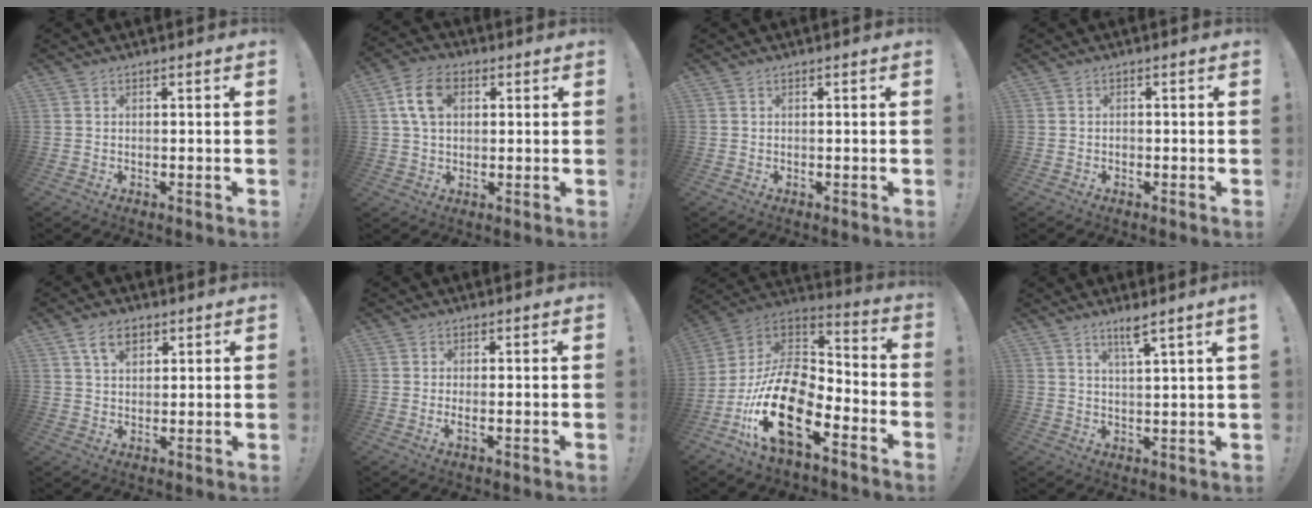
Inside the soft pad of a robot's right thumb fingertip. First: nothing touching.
{"total": 10.4, "force": [3.0, 6.8, 7.3], "torque": [-0.138, 0.010, 0.058]}
{"total": 0.0}
{"total": 0.9, "force": [-0.7, 0.5, 0.3], "torque": [-0.011, 0.004, -0.011]}
{"total": 6.5, "force": [3.6, 4.0, 3.7], "torque": [-0.068, -0.003, 0.067]}
{"total": 1.0, "force": [0.0, 0.0, 1.0], "torque": [-0.019, -0.002, -0.001]}
{"total": 22.0, "force": [-9.8, 10.6, 16.6], "torque": [-0.364, 0.045, -0.165]}
{"total": 5.1, "force": [3.4, -0.7, 3.8], "torque": [-0.058, -0.019, 0.050]}